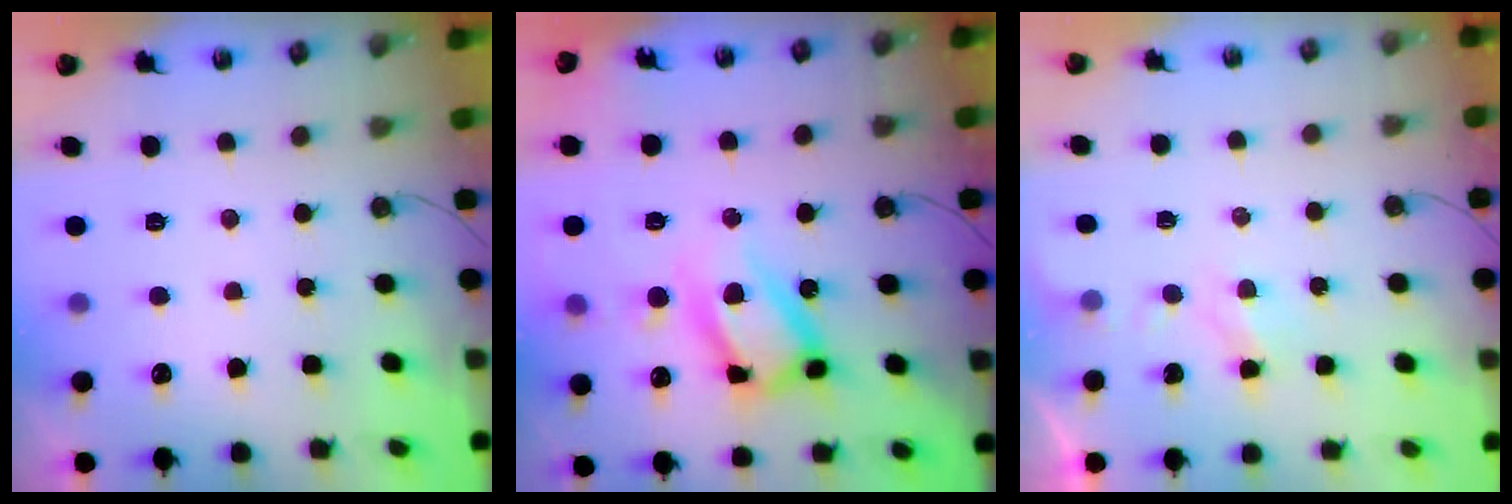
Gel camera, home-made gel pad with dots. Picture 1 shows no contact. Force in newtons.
{"total": 19.6, "press": 19.5, "slide": 1.7}
{"total": 2.2, "press": 2.1, "slide": 0.4}